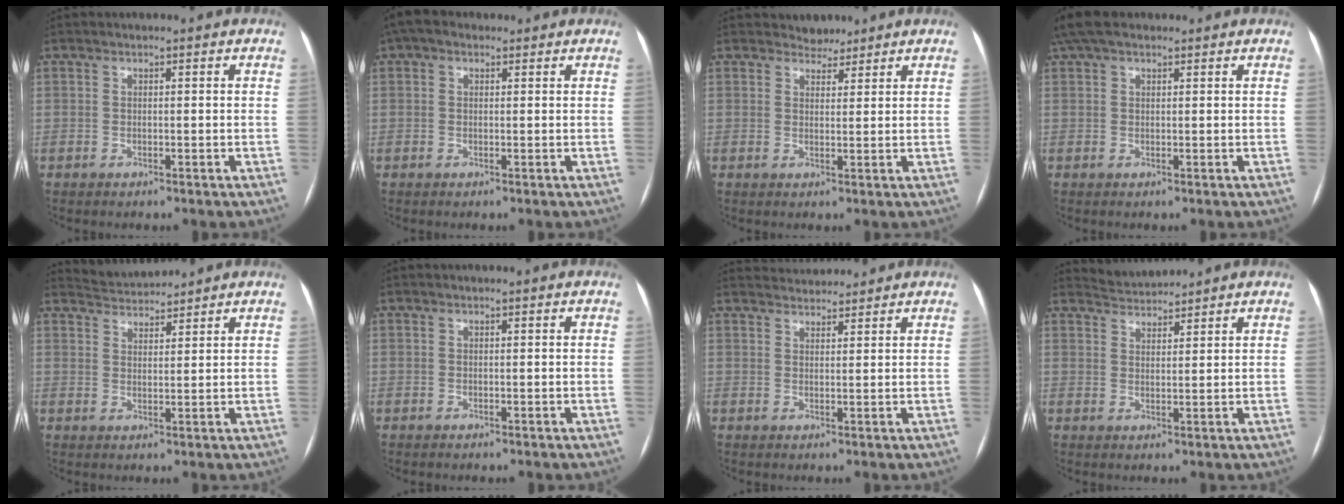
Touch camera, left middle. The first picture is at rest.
{"total": 3.5, "force": [2.1, 2.2, 1.7], "torque": [-0.039, 0.034, 0.036]}
{"total": 2.6, "force": [2.3, 1.2, -0.1], "torque": [0.004, 0.002, 0.035]}
{"total": 5.9, "force": [4.6, 2.4, 2.9], "torque": [-0.060, 0.041, 0.087]}
{"total": 4.1, "force": [4.1, 0.0, -0.5], "torque": [-0.003, 0.016, 0.075]}
{"total": 0.0}
{"total": 4.7, "force": [4.6, 0.5, 0.2], "torque": [-0.010, 0.027, 0.072]}
{"total": 3.4, "force": [3.3, -0.1, -0.7], "torque": [0.003, 0.012, 0.066]}